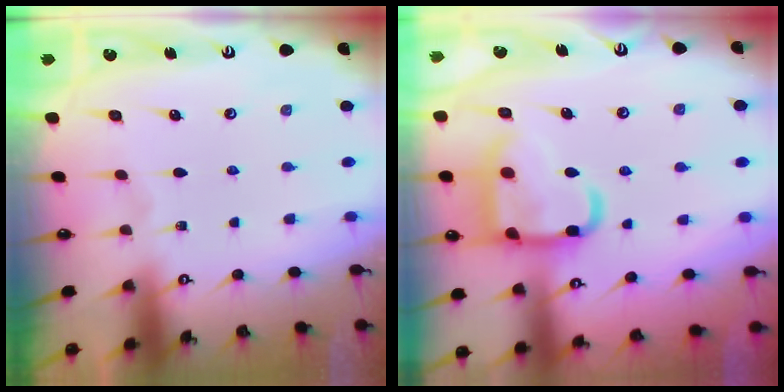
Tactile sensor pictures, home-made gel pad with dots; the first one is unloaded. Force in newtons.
{"total": 17.5, "press": 17.4, "slide": 1.6}